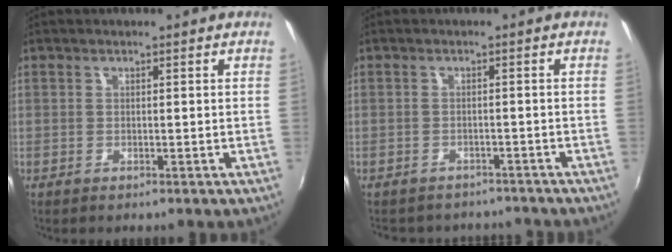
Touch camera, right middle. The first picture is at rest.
{"total": 7.6, "force": [-6.7, 2.8, 2.0], "torque": [-0.048, -0.011, -0.089]}